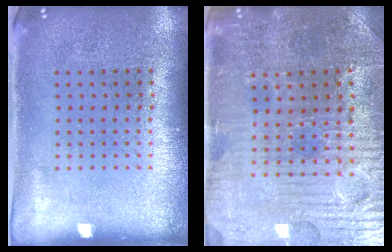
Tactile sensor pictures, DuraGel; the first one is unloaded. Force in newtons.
{"total": 3.7, "press": 3.7, "slide": 0.5}